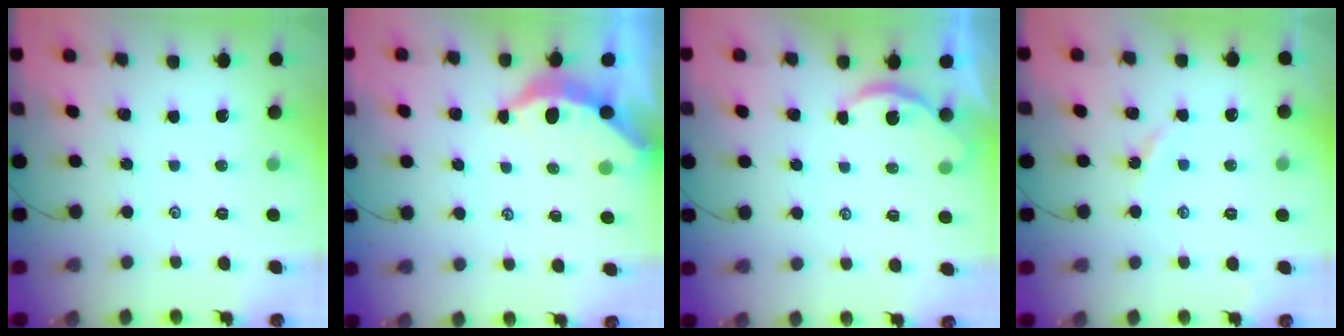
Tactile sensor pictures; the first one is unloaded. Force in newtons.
{"total": 3.7, "press": 3.6, "slide": 0.4}
{"total": 1.3, "press": 1.3, "slide": 0.2}
{"total": 2.5, "press": 2.5, "slide": 0.3}